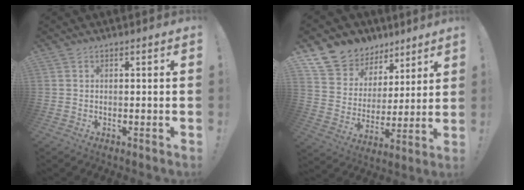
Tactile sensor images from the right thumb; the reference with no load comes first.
{"total": 12.8, "force": [9.4, 8.5, 2.3], "torque": [-0.046, -0.072, 0.185]}